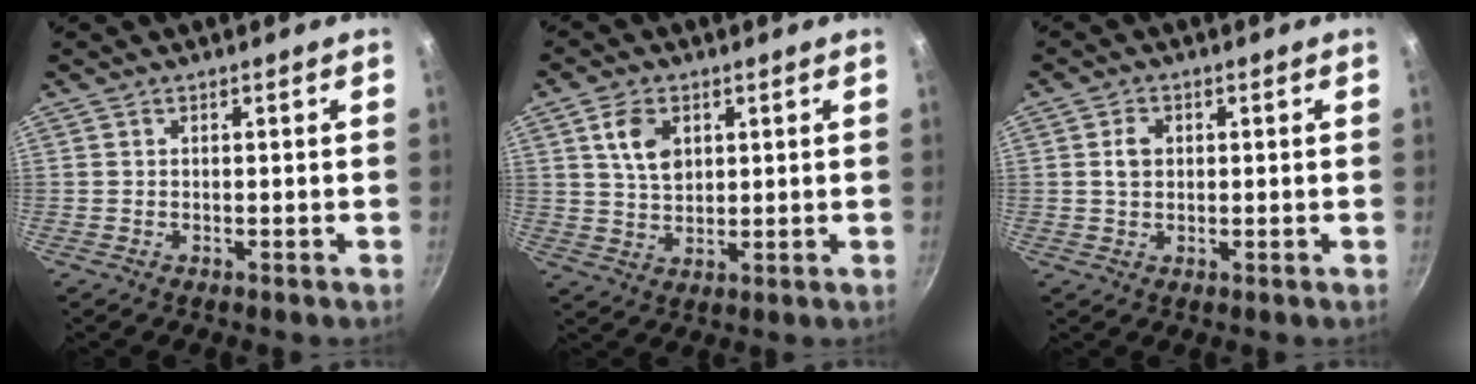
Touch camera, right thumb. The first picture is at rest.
{"total": 6.9, "force": [2.5, 4.5, 4.5], "torque": [-0.072, -0.010, 0.050]}
{"total": 3.3, "force": [0.6, 2.5, 2.1], "torque": [-0.030, 0.002, 0.009]}